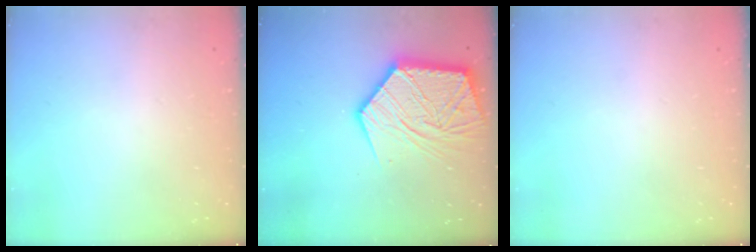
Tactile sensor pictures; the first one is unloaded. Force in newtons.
{"total": 22.6, "press": 22.5, "slide": 2.1}
{"total": 0.0}